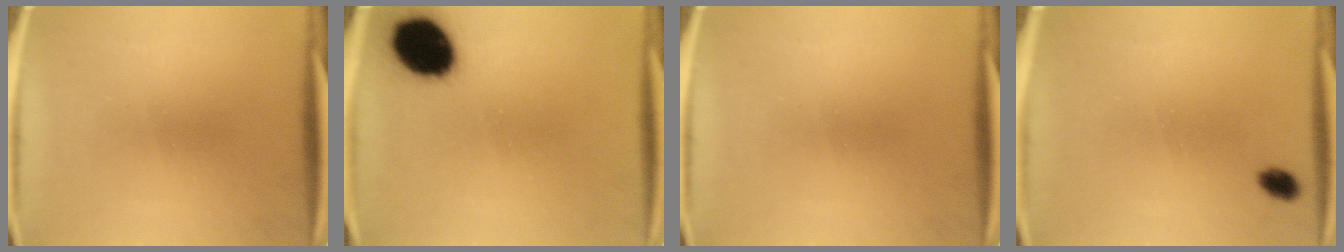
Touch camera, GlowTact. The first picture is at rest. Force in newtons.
{"total": 14.6}
{"total": 0.0}
{"total": 2.2}